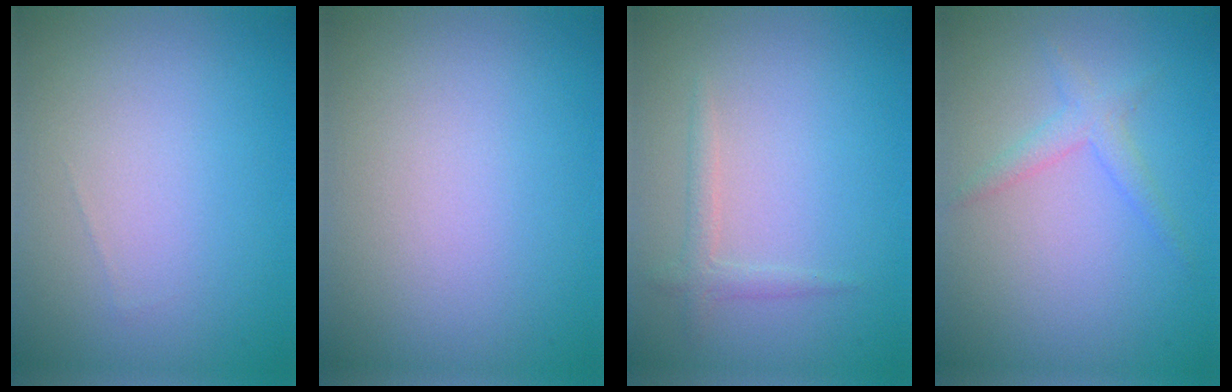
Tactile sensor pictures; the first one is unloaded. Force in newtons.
{"total": 0.0}
{"total": 1.3, "press": 1.3, "slide": 0.0}
{"total": 1.8, "press": 1.8, "slide": 0.1}